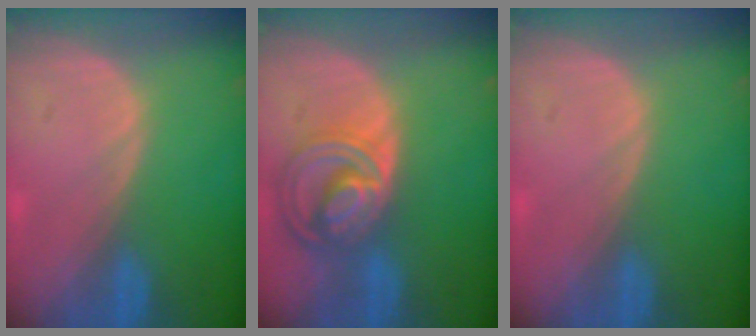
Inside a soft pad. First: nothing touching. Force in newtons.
{"total": 8.6, "press": 7.4, "slide": 4.4}
{"total": 0.0}